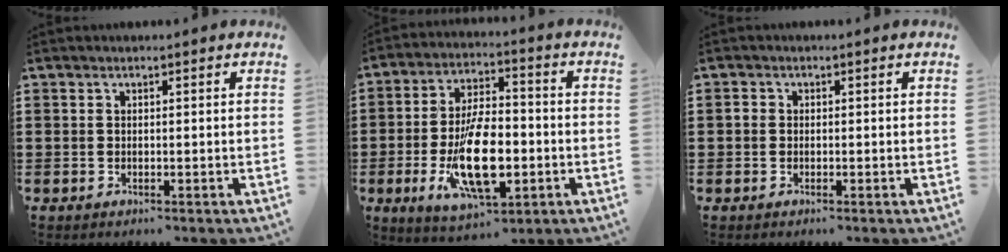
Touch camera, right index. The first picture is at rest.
{"total": 13.5, "force": [-3.3, 5.8, 11.7], "torque": [-0.214, -0.010, -0.057]}
{"total": 1.1, "force": [-0.4, 0.9, 0.4], "torque": [-0.010, 0.004, -0.009]}